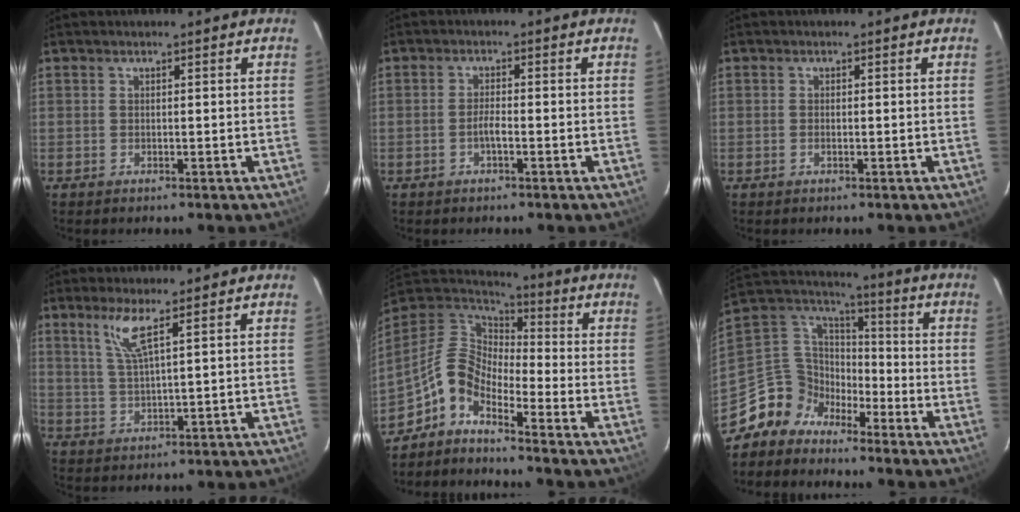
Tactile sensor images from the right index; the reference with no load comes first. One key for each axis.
{"total": 2.1, "fx": -1.1, "fy": 0.3, "fz": 1.8, "tx": -0.037, "ty": 0.003, "tz": -0.022}
{"total": 0.7, "fx": -0.3, "fy": 0.3, "fz": 0.6, "tx": -0.013, "ty": 0.001, "tz": -0.006}
{"total": 5.0, "fx": 2.9, "fy": -0.1, "fz": 4.1, "tx": -0.085, "ty": -0.006, "tz": 0.063}
{"total": 8.3, "fx": -5.9, "fy": 3.2, "fz": 4.9, "tx": -0.100, "ty": 0.023, "tz": -0.139}
{"total": 10.3, "fx": -8.2, "fy": 6.2, "fz": 0.8, "tx": -0.044, "ty": 0.047, "tz": -0.173}